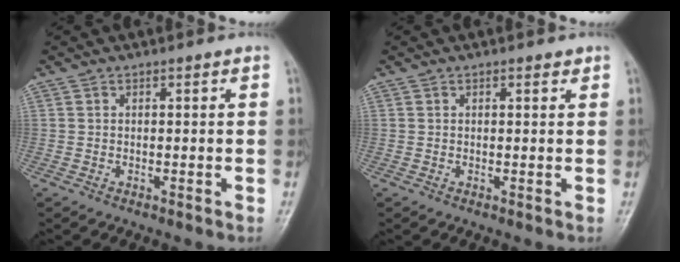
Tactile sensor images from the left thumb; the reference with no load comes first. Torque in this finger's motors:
{"motor_torque": [-0.09, -0.03, -0.17, -0.25, 0.03]}